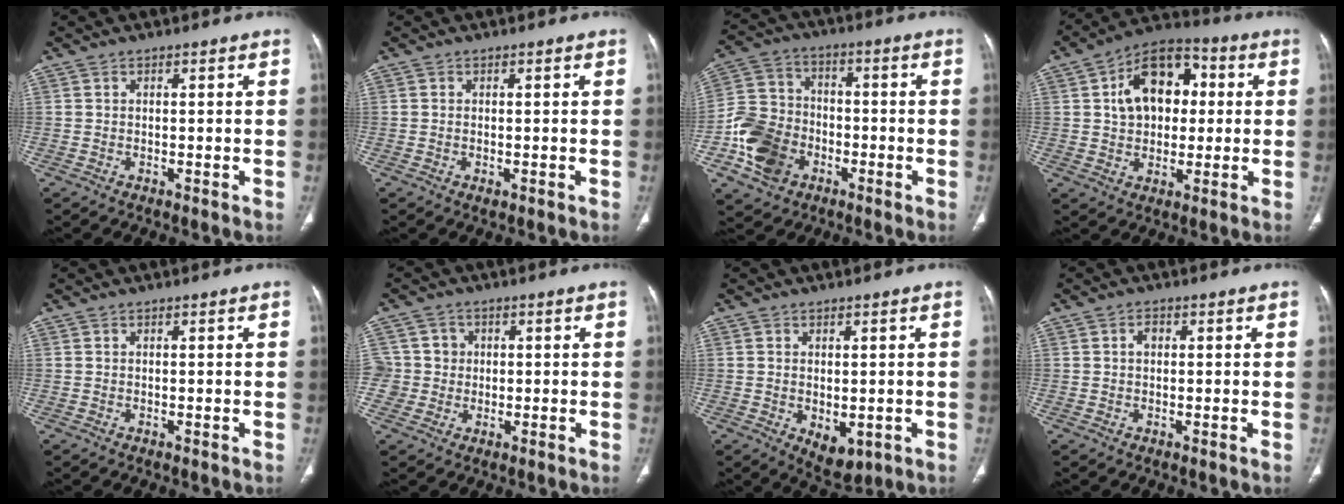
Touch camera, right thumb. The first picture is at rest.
{"total": 1.0, "force": [-0.3, 0.6, 0.7], "torque": [-0.016, -0.003, -0.002]}
{"total": 13.0, "force": [-5.0, 10.3, 6.2], "torque": [-0.100, 0.028, -0.094]}
{"total": 14.7, "force": [2.5, 10.1, 10.4], "torque": [-0.125, 0.018, 0.031]}
{"total": 0.0}
{"total": 5.6, "force": [0.0, 5.6, 0.3], "torque": [0.027, 0.014, -0.002]}
{"total": 5.6, "force": [-1.2, 3.4, 4.3], "torque": [-0.056, -0.009, -0.002]}
{"total": 1.7, "force": [0.3, 1.3, 1.1], "torque": [-0.012, 0.006, 0.001]}